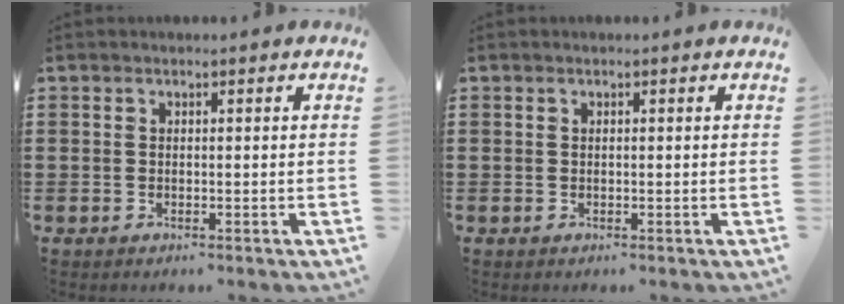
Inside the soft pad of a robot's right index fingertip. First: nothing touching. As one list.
[{"total": 0.0}]